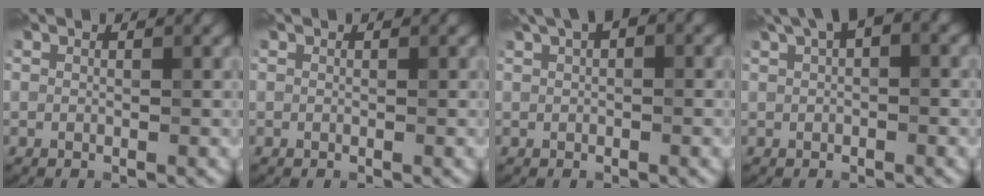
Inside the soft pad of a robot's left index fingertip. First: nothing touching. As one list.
[{"total": 0.0}, {"total": 2.7, "force": [1.3, 1.1, 2.1], "torque": [-0.031, 0.013, 0.019]}, {"total": 3.6, "force": [1.7, 1.4, 2.8], "torque": [-0.042, 0.016, 0.026]}]